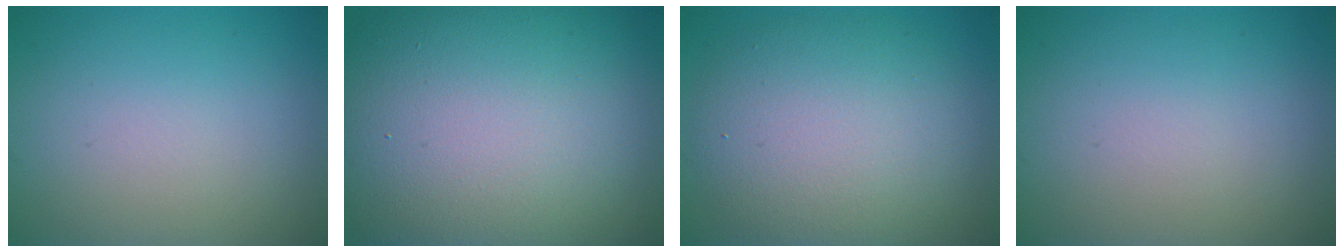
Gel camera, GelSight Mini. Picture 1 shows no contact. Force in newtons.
{"total": 19.6, "press": 19.6, "slide": 0.8}
{"total": 8.9, "press": 8.8, "slide": 0.7}
{"total": 0.0}